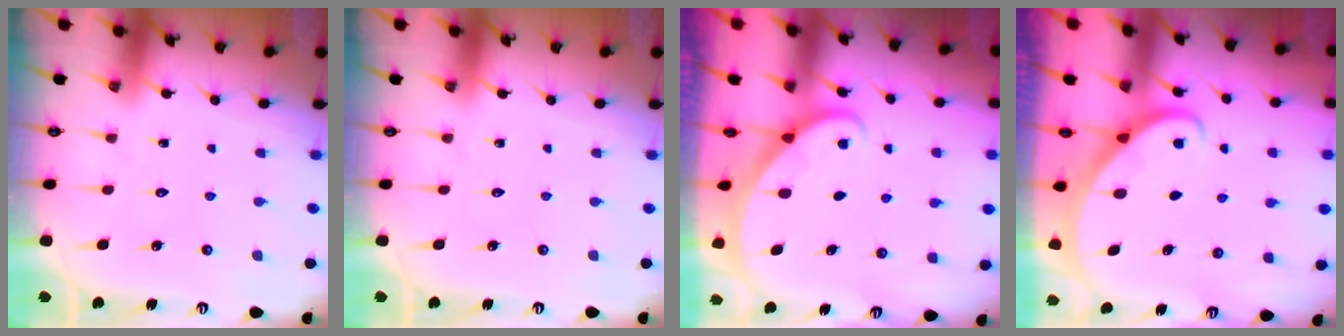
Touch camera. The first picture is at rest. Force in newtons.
{"total": 0.0}
{"total": 1.9, "press": 1.9, "slide": 0.1}
{"total": 2.8, "press": 2.8, "slide": 0.2}